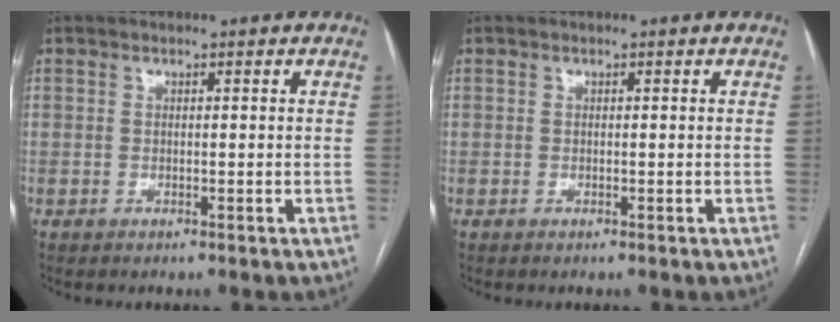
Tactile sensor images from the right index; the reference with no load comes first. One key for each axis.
{"total": 0.0}